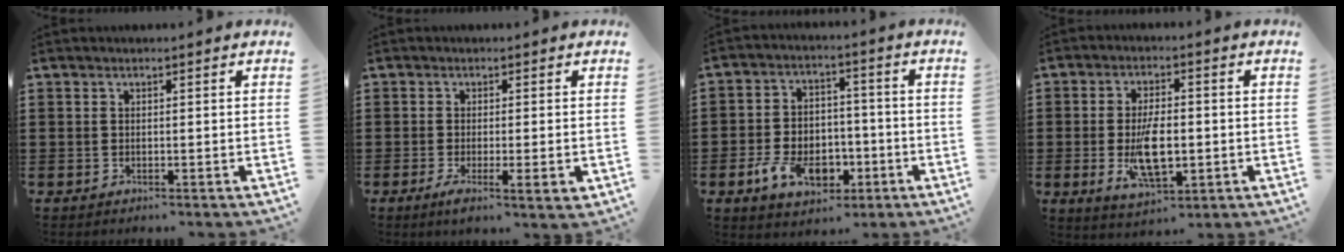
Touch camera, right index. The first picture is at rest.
{"total": 3.7, "force": [-1.3, 0.5, 3.5], "torque": [-0.070, -0.017, -0.022]}
{"total": 9.0, "force": [-3.5, 6.3, 5.5], "torque": [-0.111, 0.016, -0.062]}
{"total": 7.9, "force": [-1.3, 3.6, 6.9], "torque": [-0.137, -0.007, -0.027]}